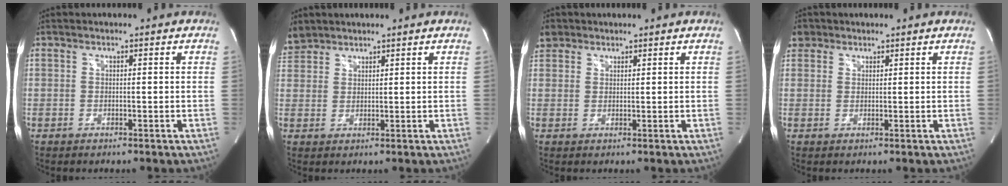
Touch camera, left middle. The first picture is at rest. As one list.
[{"total": 4.4, "force": [3.8, 2.1, 0.4], "torque": [-0.013, 0.015, 0.080]}, {"total": 3.8, "force": [2.6, 2.8, 0.7], "torque": [-0.016, 0.016, 0.051]}, {"total": 3.2, "force": [2.0, 2.4, 0.4], "torque": [-0.005, 0.015, 0.035]}]